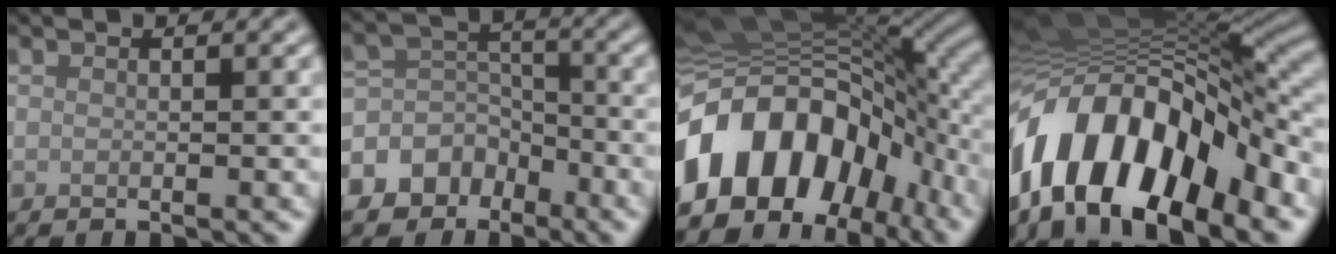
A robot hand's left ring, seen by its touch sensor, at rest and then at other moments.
{"total": 8.8, "force": [-5.2, 6.7, 2.3], "torque": [-0.034, 0.003, -0.099]}
{"total": 16.0, "force": [-5.2, 10.6, 10.8], "torque": [-0.197, 0.004, -0.094]}
{"total": 16.0, "force": [-6.4, 8.0, 12.3], "torque": [-0.214, 0.011, -0.115]}